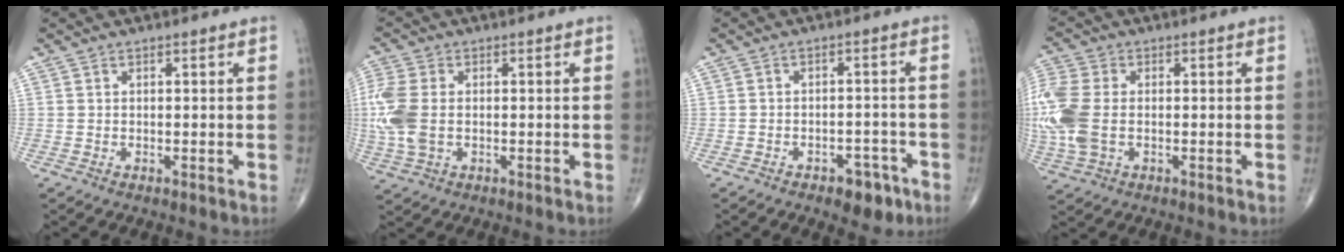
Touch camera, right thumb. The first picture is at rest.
{"total": 9.2, "force": [-0.2, 5.8, 7.2], "torque": [-0.194, 0.003, -0.006]}
{"total": 5.8, "force": [-3.5, 3.2, 3.4], "torque": [-0.025, 0.025, -0.045]}
{"total": 12.3, "force": [-0.7, 7.9, 9.4], "torque": [-0.260, 0.004, -0.011]}